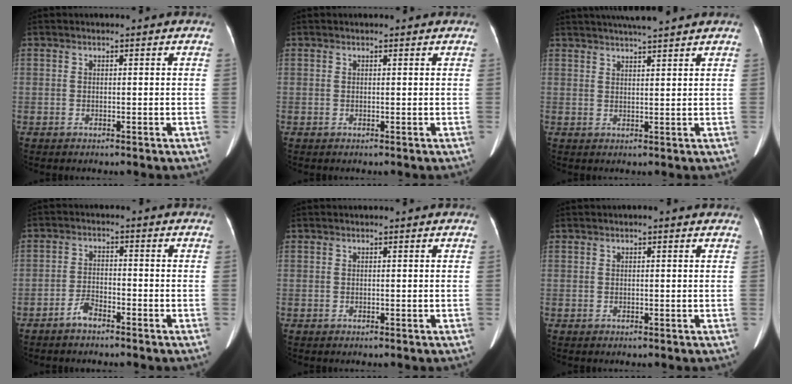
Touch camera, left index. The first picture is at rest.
{"total": 0.5, "force": [0.5, 0.2, 0.1], "torque": [-0.005, 0.000, 0.005]}
{"total": 8.1, "force": [7.2, 0.0, 3.7], "torque": [-0.061, 0.025, 0.098]}
{"total": 3.0, "force": [-2.4, 0.9, 1.5], "torque": [-0.033, 0.002, -0.046]}
{"total": 0.0}
{"total": 0.8, "force": [0.4, 0.3, 0.6], "torque": [-0.014, 0.008, 0.001]}